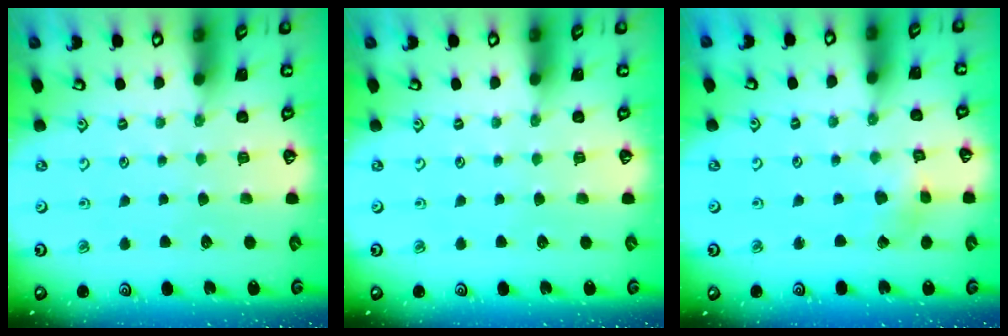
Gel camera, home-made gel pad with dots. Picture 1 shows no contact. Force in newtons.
{"total": 0.0}
{"total": 2.7, "press": 2.7, "slide": 0.2}